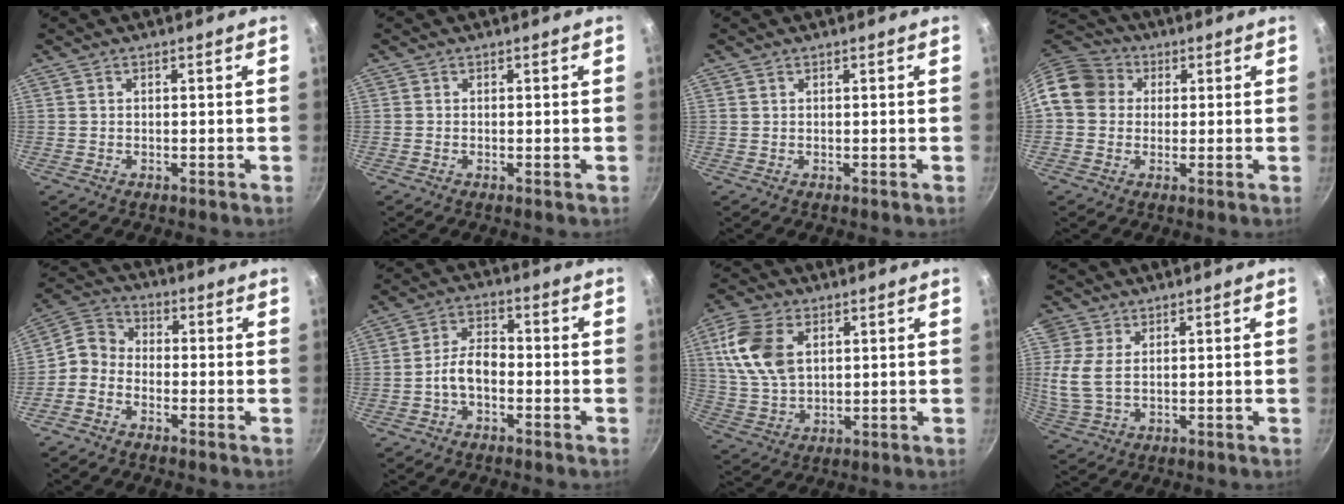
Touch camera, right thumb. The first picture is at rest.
{"total": 0.0}
{"total": 0.0}
{"total": 11.4, "force": [1.9, 9.8, 5.6], "torque": [-0.085, 0.030, 0.016]}
{"total": 6.1, "force": [-2.7, 4.6, 2.9], "torque": [-0.050, 0.043, -0.074]}
{"total": 5.7, "force": [-2.1, 3.2, 4.2], "torque": [-0.066, 0.033, -0.044]}
{"total": 12.6, "force": [3.9, 7.9, 9.0], "torque": [-0.167, -0.007, 0.078]}
{"total": 7.0, "force": [1.6, 4.8, 4.8], "torque": [-0.104, -0.008, 0.035]}